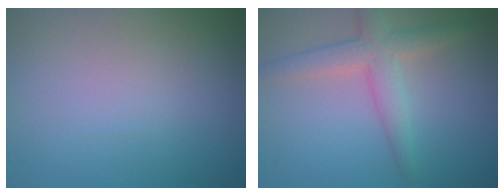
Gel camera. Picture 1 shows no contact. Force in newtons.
{"total": 3.6, "press": 3.6, "slide": 0.2}